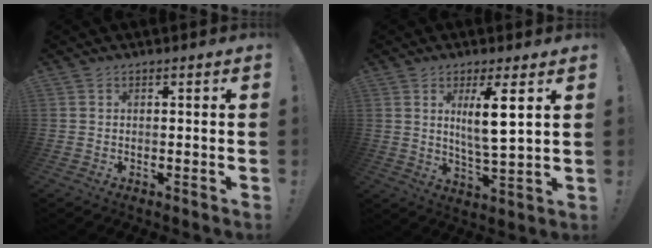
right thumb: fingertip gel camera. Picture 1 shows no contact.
{"total": 9.3, "force": [3.1, 1.3, 8.6], "torque": [-0.146, -0.018, 0.045]}